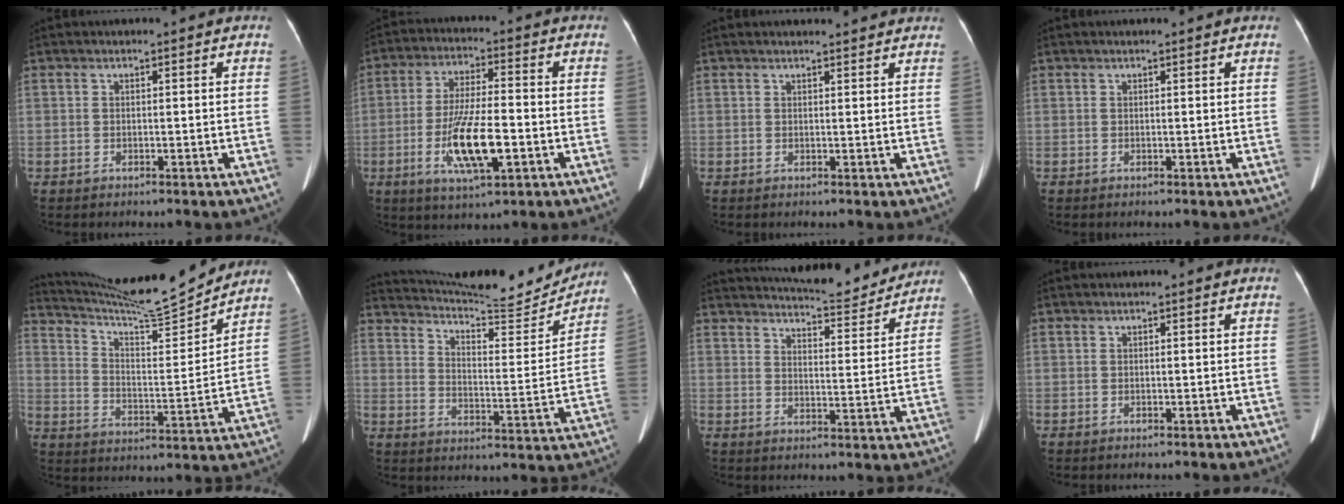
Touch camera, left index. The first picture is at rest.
{"total": 11.2, "force": [-3.4, 2.3, 10.4], "torque": [-0.203, -0.009, -0.057]}
{"total": 5.7, "force": [5.3, 0.9, 1.7], "torque": [-0.018, 0.018, 0.057]}
{"total": 1.0, "force": [0.8, 0.1, 0.5], "torque": [-0.007, 0.016, 0.015]}
{"total": 16.8, "force": [16.0, -0.6, 5.2], "torque": [-0.099, -0.022, 0.252]}
{"total": 18.5, "force": [17.9, 1.6, 4.4], "torque": [-0.076, -0.045, 0.247]}
{"total": 14.0, "force": [13.4, 1.8, 3.9], "torque": [-0.055, -0.010, 0.174]}
{"total": 0.0}